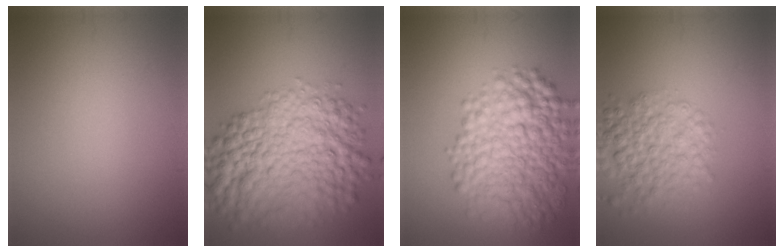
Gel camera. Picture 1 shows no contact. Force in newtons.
{"total": 11.3, "press": 11.3, "slide": 0.3}
{"total": 9.5, "press": 9.5, "slide": 0.2}
{"total": 5.3, "press": 5.3, "slide": 0.2}